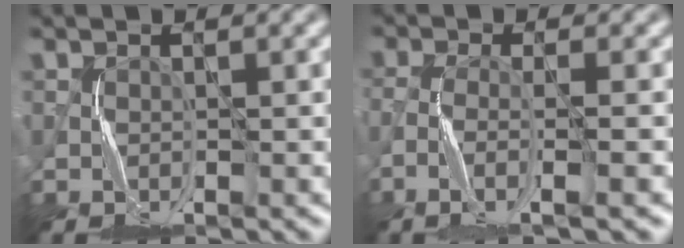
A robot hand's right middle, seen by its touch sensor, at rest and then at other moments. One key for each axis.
{"total": 3.4, "fx": -2.2, "fy": 0.4, "fz": 2.6, "tx": -0.046, "ty": -0.003, "tz": -0.055}